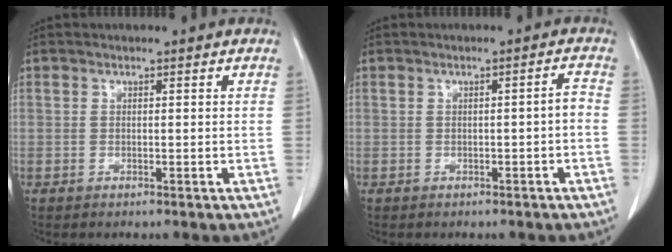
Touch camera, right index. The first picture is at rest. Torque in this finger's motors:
{"motor_torque": [0.04, -0.03, 0.02, 0.01]}